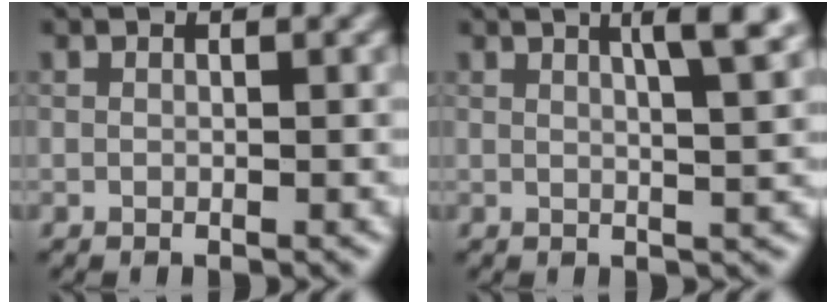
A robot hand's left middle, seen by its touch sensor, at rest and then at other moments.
{"total": 4.8, "force": [2.2, 1.0, 4.1], "torque": [-0.045, 0.010, 0.024]}